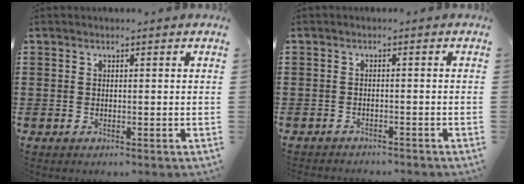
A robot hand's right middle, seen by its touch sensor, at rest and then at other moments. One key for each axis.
{"total": 1.4, "fx": -1.4, "fy": 0.2, "fz": 0.0, "tx": -0.005, "ty": 0.001, "tz": -0.030}